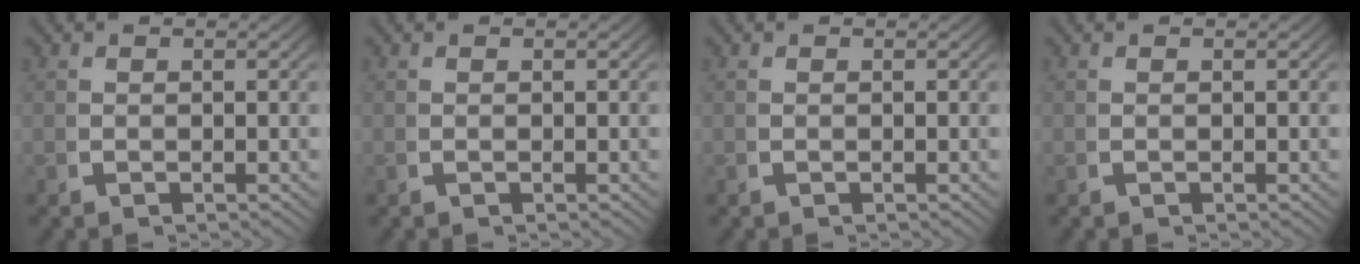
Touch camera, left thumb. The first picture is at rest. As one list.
[{"total": 0.0}, {"total": 0.0}, {"total": 0.0}]